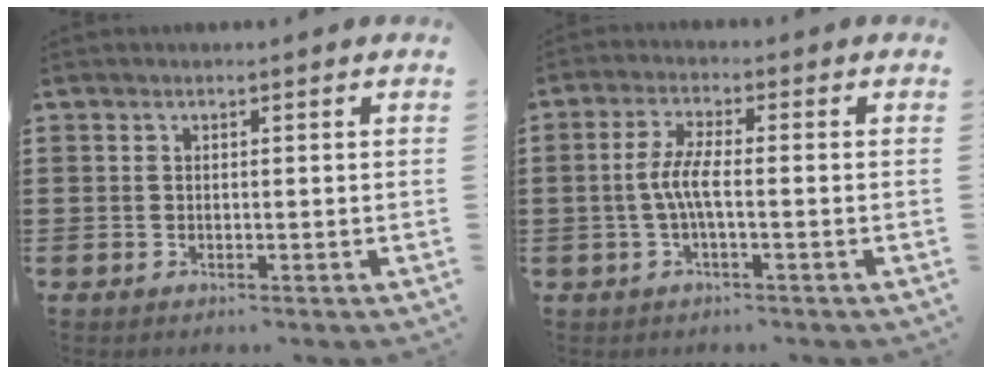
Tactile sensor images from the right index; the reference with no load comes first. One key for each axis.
{"total": 4.6, "fx": -1.0, "fy": 0.9, "fz": 4.4, "tx": -0.108, "ty": -0.008, "tz": -0.029}